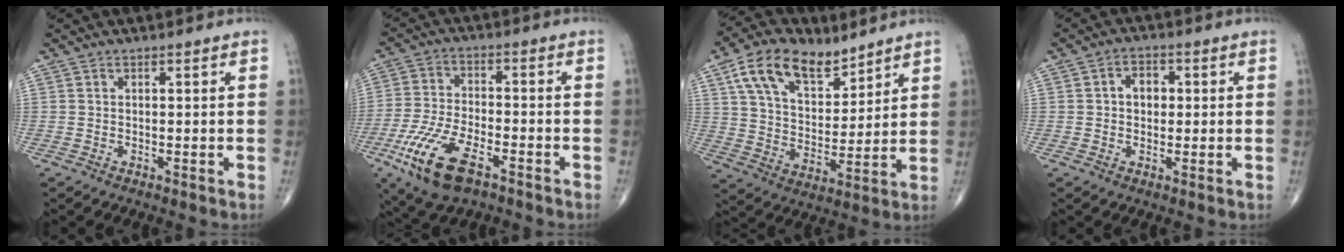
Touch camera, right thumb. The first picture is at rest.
{"total": 13.7, "force": [-7.1, 5.9, 10.2], "torque": [-0.211, 0.008, -0.131]}
{"total": 15.6, "force": [9.3, 8.7, 9.1], "torque": [-0.131, -0.033, 0.172]}
{"total": 4.2, "force": [0.5, 3.1, 2.7], "torque": [-0.028, 0.010, 0.004]}